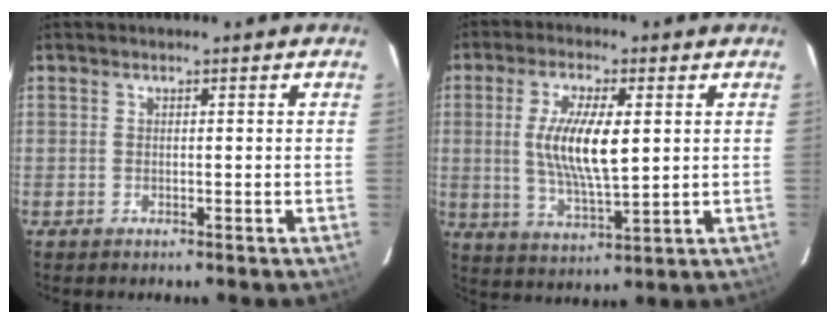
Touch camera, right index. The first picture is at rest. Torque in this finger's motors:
{"motor_torque": [0.42, 0.21, 0.37, 0.17]}